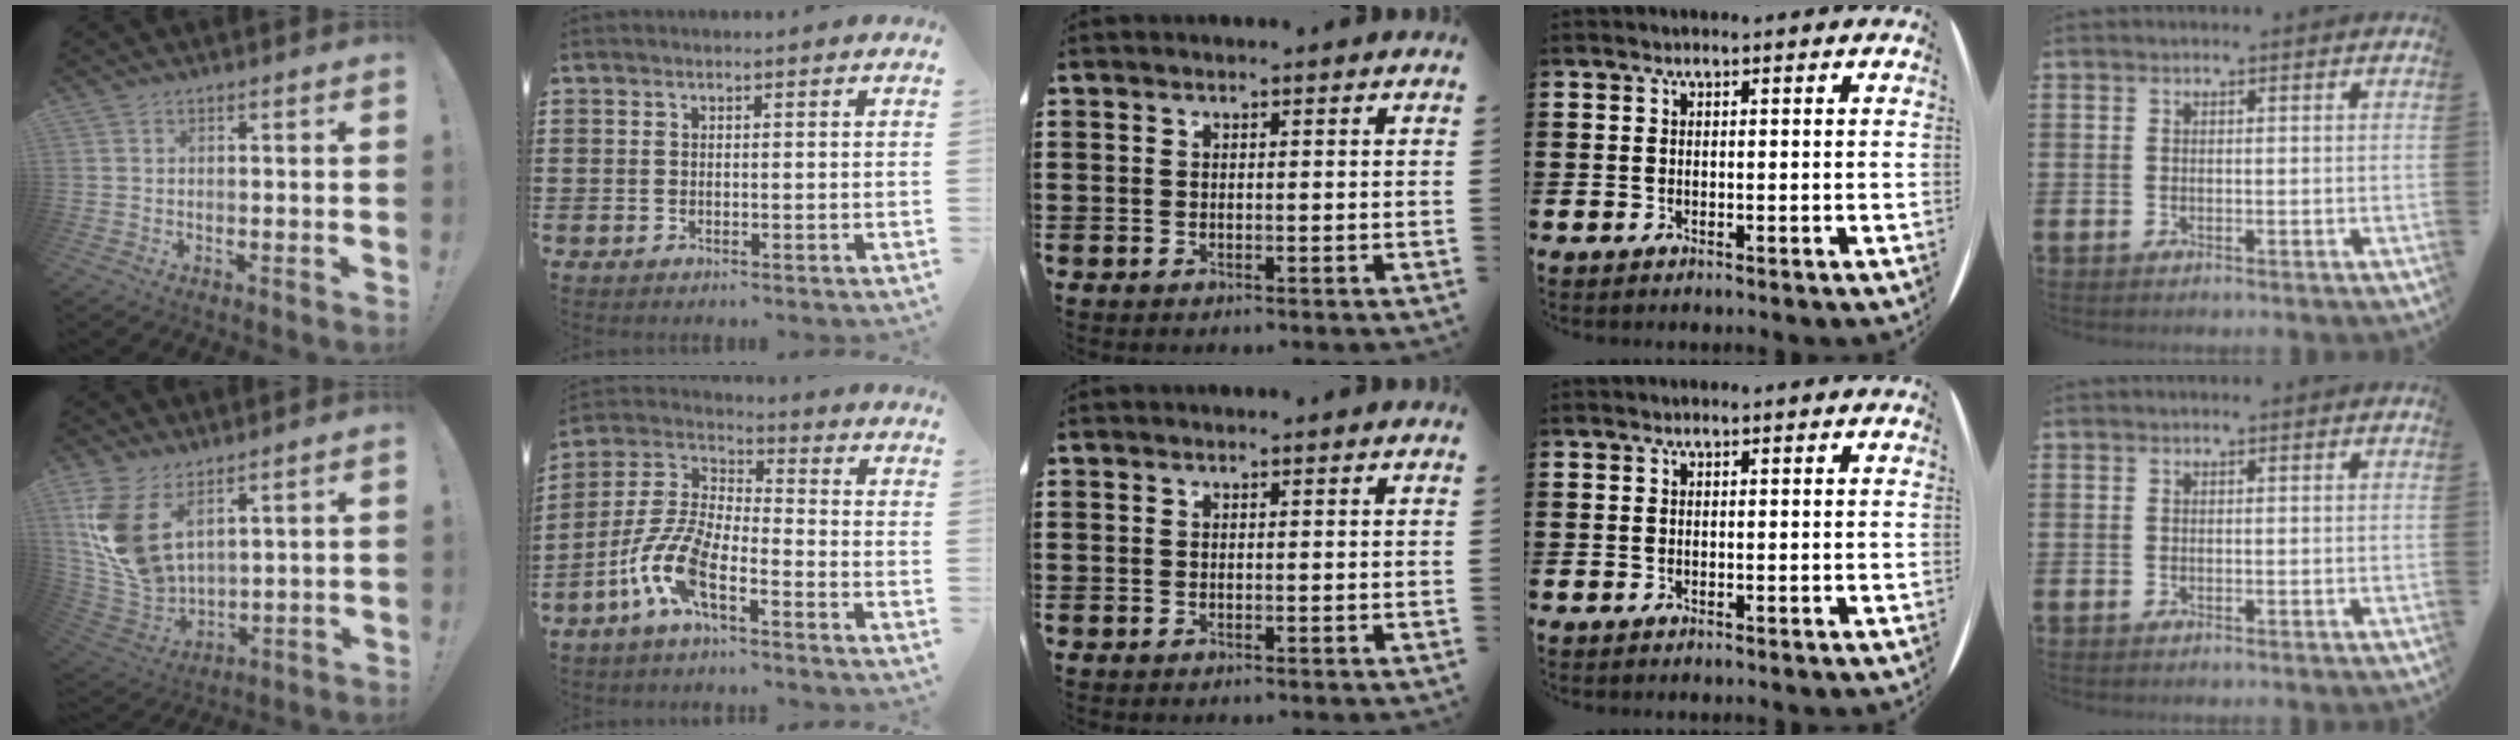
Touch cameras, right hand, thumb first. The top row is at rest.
{"thumb": {"total": 14.6, "force": [6.9, 8.4, 9.8], "torque": [-0.213, -0.050, 0.130]}, "index": {"total": 9.9, "force": [-5.6, 3.0, 7.7], "torque": [-0.198, -0.020, -0.114]}}